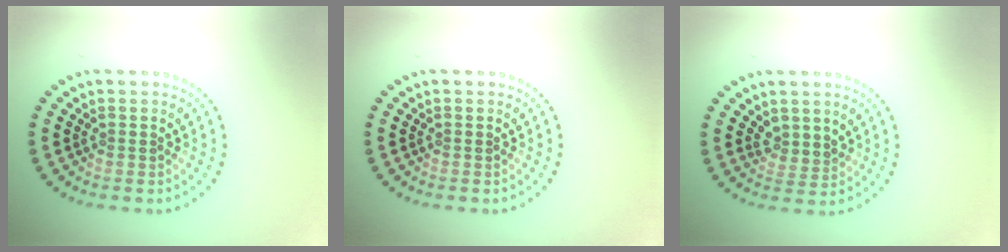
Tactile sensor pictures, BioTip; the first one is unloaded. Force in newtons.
{"total": 0.0}
{"total": 1.7, "press": 1.4, "slide": 1.0}